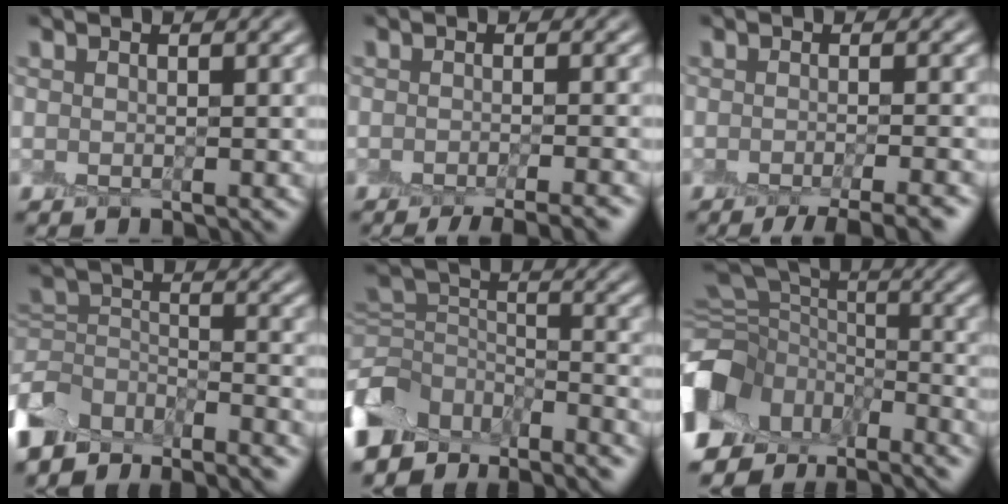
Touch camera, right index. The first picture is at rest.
{"total": 5.0, "force": [-3.9, 1.1, 3.0], "torque": [-0.031, -0.006, -0.039]}
{"total": 5.5, "force": [-4.2, 1.1, 3.5], "torque": [-0.040, -0.009, -0.050]}
{"total": 7.3, "force": [-6.0, 3.5, 2.3], "torque": [-0.054, -0.003, -0.113]}
{"total": 8.7, "force": [-6.8, 4.7, 2.8], "torque": [-0.070, 0.004, -0.127]}
{"total": 14.0, "force": [-8.0, 9.0, 7.1], "torque": [-0.174, 0.003, -0.115]}